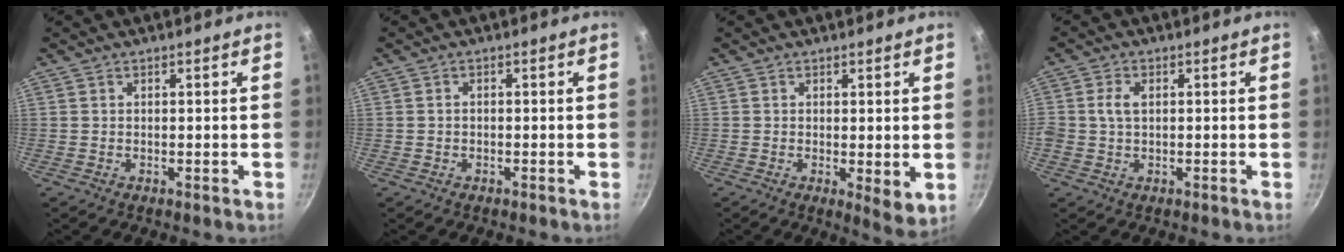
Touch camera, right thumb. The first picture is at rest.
{"total": 0.9, "force": [-0.2, 0.7, 0.5], "torque": [-0.009, 0.005, -0.003]}
{"total": 4.9, "force": [0.1, 1.9, 4.6], "torque": [-0.063, -0.020, 0.003]}
{"total": 3.5, "force": [0.5, 2.5, 2.5], "torque": [-0.041, 0.008, 0.006]}